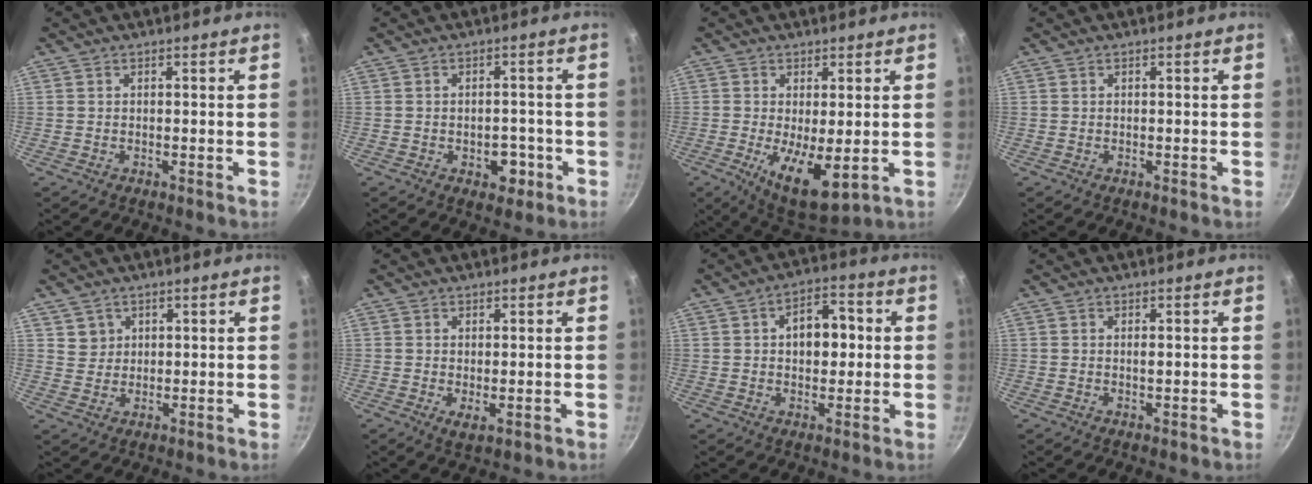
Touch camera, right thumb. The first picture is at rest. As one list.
[{"total": 5.0, "force": [-2.0, 3.2, 3.2], "torque": [-0.019, 0.011, -0.021]}, {"total": 10.5, "force": [-1.4, 4.0, 9.6], "torque": [-0.153, -0.019, -0.009]}, {"total": 0.0}, {"total": 3.1, "force": [1.5, 2.8, 0.4], "torque": [0.015, 0.004, 0.029]}, {"total": 2.2, "force": [-0.1, 1.0, 2.0], "torque": [-0.034, -0.010, 0.002]}, {"total": 8.8, "force": [0.9, 5.7, 6.7], "torque": [-0.061, 0.015, 0.005]}, {"total": 0.8, "force": [0.0, 0.1, 0.8], "torque": [-0.012, -0.002, 0.000]}]